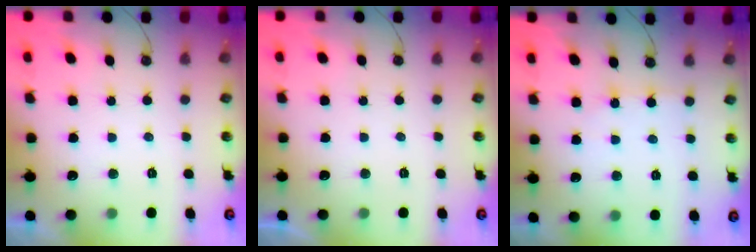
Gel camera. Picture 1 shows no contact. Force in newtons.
{"total": 0.0}
{"total": 3.9, "press": 3.9, "slide": 0.5}